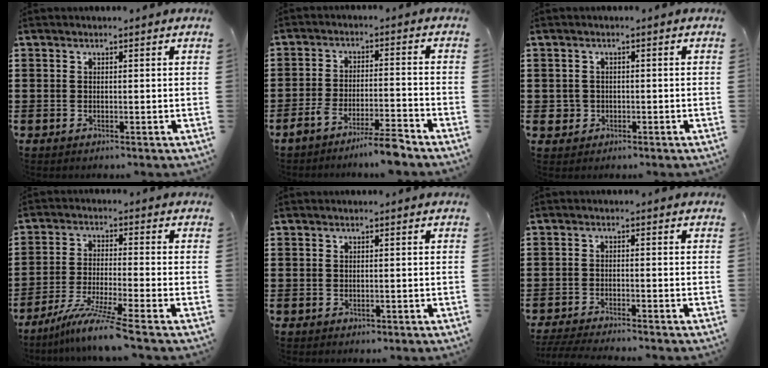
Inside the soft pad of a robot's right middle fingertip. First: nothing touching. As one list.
[{"total": 5.9, "force": [-5.3, -0.2, 2.6], "torque": [-0.053, -0.013, -0.102]}, {"total": 1.5, "force": [-0.4, 1.5, 0.3], "torque": [-0.011, 0.004, -0.010]}, {"total": 7.3, "force": [-5.7, -0.5, 4.6], "torque": [-0.093, -0.022, -0.109]}, {"total": 0.0}, {"total": 3.0, "force": [-2.9, -0.2, 0.7], "torque": [-0.020, -0.005, -0.061]}]